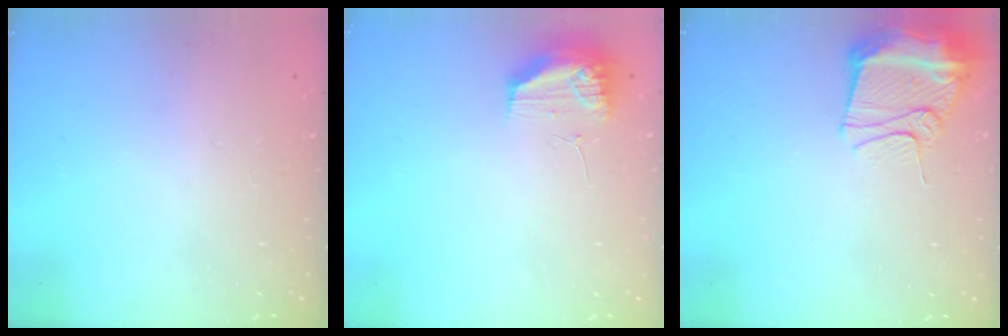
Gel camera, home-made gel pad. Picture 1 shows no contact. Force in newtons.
{"total": 9.7, "press": 9.7, "slide": 0.9}
{"total": 12.1, "press": 12.0, "slide": 1.4}